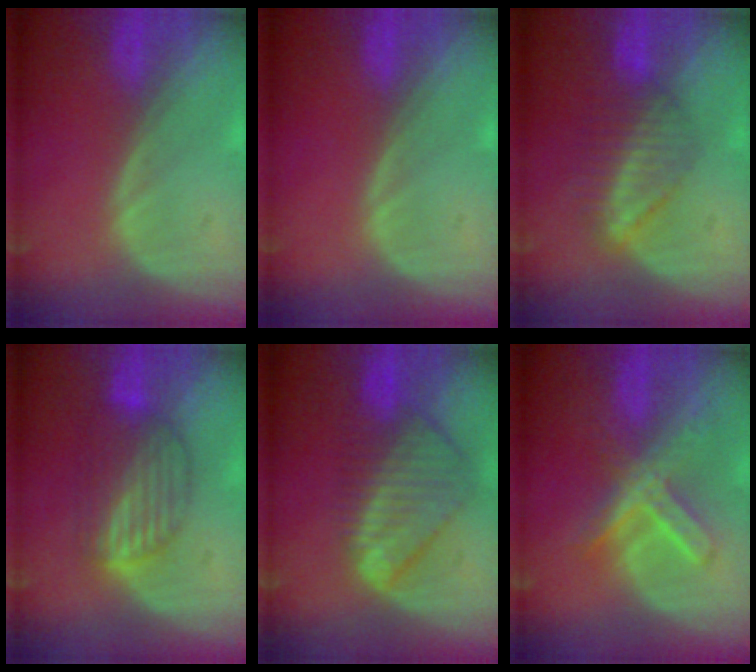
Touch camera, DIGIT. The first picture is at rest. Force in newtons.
{"total": 0.0}
{"total": 6.6, "press": 5.9, "slide": 3.1}
{"total": 6.4, "press": 6.3, "slide": 0.7}
{"total": 9.0, "press": 7.8, "slide": 4.5}
{"total": 7.3, "press": 6.3, "slide": 3.7}